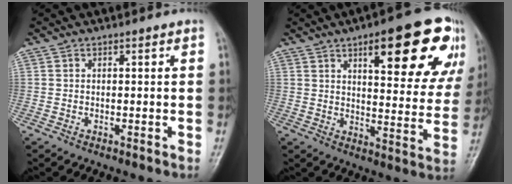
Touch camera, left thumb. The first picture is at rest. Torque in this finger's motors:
{"motor_torque": [2.50, 1.77, 1.63, -1.14, 0.08]}